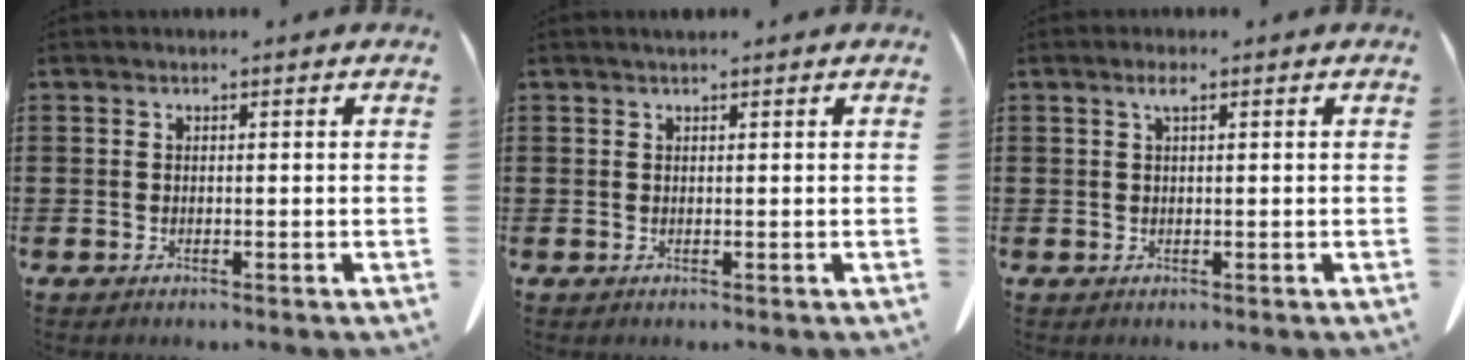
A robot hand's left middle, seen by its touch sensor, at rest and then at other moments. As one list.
[{"total": 0.7, "force": [0.5, 0.1, 0.4], "torque": [-0.008, 0.001, 0.009]}, {"total": 1.7, "force": [0.7, 0.4, 1.5], "torque": [-0.031, 0.005, 0.011]}]